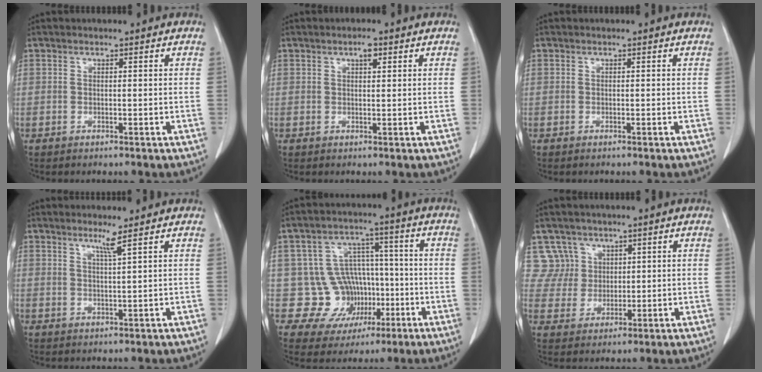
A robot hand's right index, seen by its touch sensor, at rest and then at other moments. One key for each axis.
{"total": 1.8, "fx": 1.0, "fy": 0.6, "fz": 1.4, "tx": -0.023, "ty": 0.002, "tz": 0.013}
{"total": 0.0}
{"total": 2.3, "fx": 1.6, "fy": -0.9, "fz": 1.4, "tx": -0.029, "ty": -0.010, "tz": 0.032}
{"total": 10.1, "fx": -1.5, "fy": 9.5, "fz": 2.8, "tx": -0.035, "ty": 0.038, "tz": -0.007}
{"total": 5.1, "fx": 2.8, "fy": 4.2, "fz": -0.7, "tx": 0.026, "ty": 0.009, "tz": 0.058}